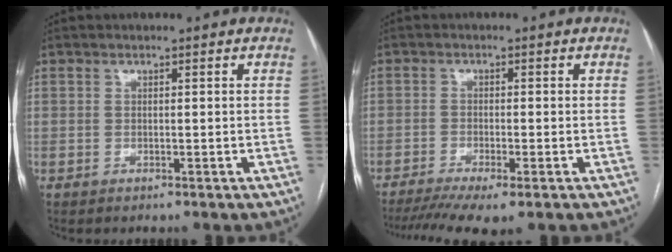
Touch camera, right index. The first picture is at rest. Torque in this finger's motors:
{"motor_torque": [1.13, -1.02, 0.26, 0.06]}